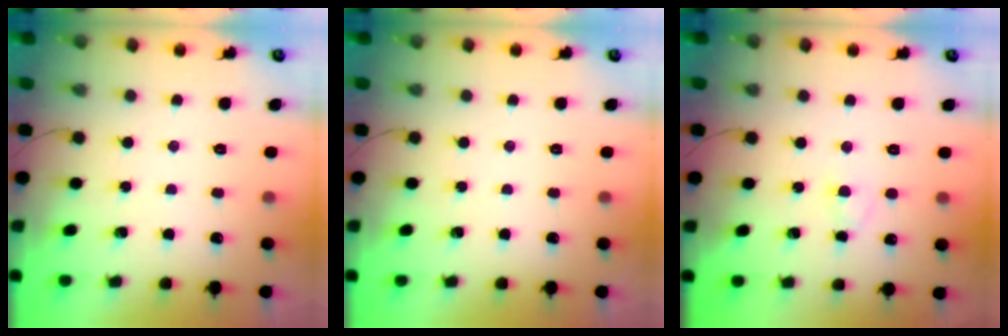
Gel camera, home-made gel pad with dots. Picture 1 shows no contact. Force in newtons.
{"total": 0.0}
{"total": 2.2, "press": 2.0, "slide": 1.0}